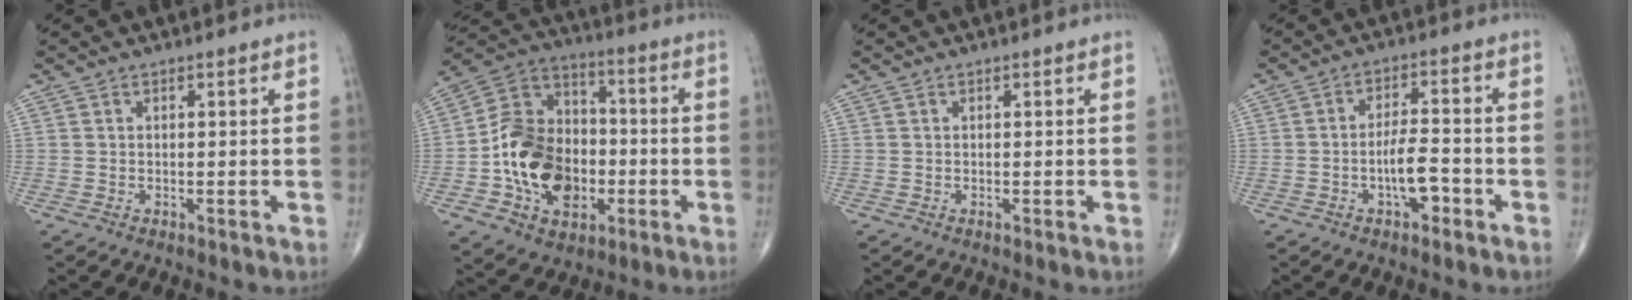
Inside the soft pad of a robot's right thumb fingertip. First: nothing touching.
{"total": 19.1, "force": [-4.1, 13.9, 12.5], "torque": [-0.176, 0.035, -0.069]}
{"total": 0.0}
{"total": 6.2, "force": [-2.5, 2.4, 5.1], "torque": [-0.084, 0.023, -0.042]}